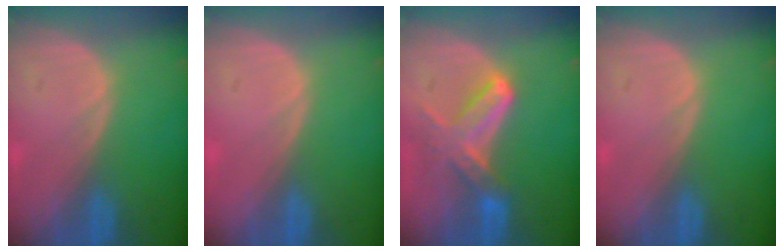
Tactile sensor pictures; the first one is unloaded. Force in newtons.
{"total": 0.6, "press": 0.2, "slide": 0.5}
{"total": 6.4, "press": 6.4, "slide": 0.6}
{"total": 0.0}